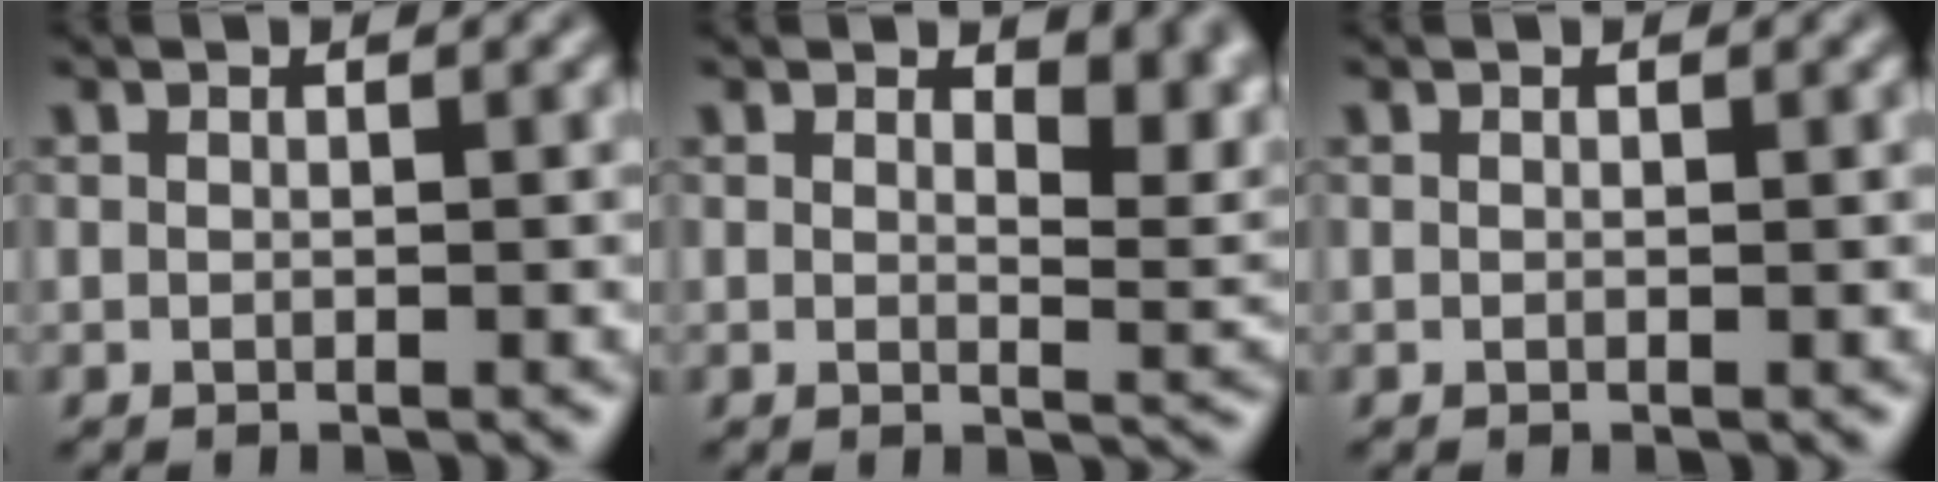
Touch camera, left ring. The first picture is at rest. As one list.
[{"total": 4.2, "force": [2.3, 1.9, 3.0], "torque": [-0.035, -0.008, 0.030]}, {"total": 0.0}]